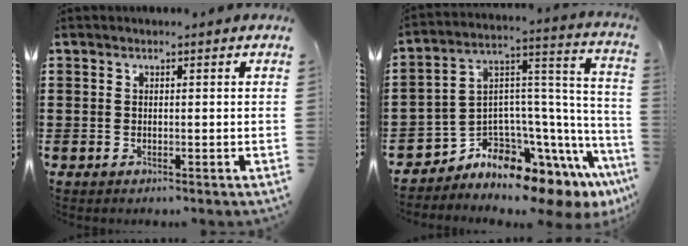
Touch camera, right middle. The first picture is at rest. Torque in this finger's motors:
{"motor_torque": [2.03, -0.11, 0.37, 0.15]}